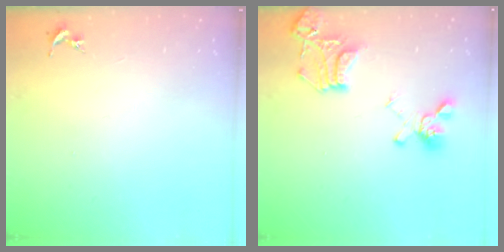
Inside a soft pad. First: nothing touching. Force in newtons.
{"total": 18.3, "press": 18.2, "slide": 1.7}